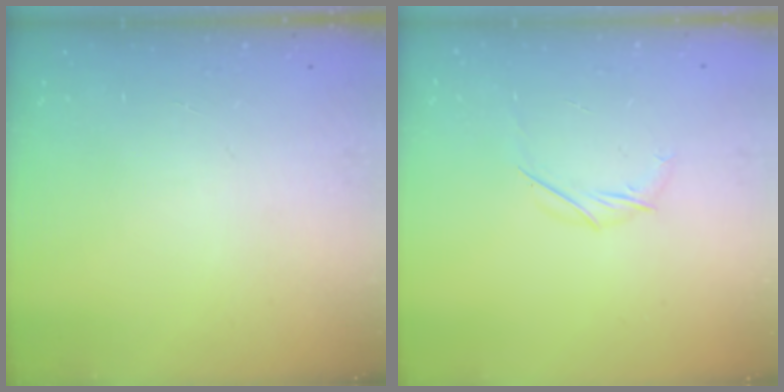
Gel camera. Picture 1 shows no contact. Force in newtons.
{"total": 4.8, "press": 4.7, "slide": 1.1}